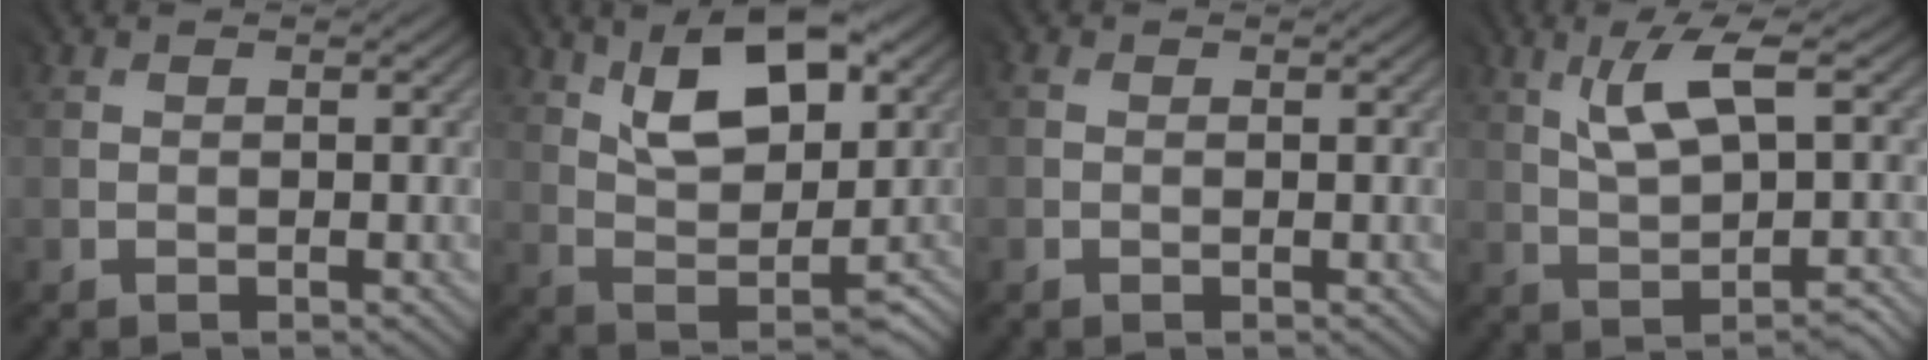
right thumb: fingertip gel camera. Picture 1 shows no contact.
{"total": 9.7, "force": [5.4, 4.4, 6.7], "torque": [-0.107, 0.009, 0.087]}
{"total": 0.7, "force": [0.1, 0.6, 0.5], "torque": [-0.011, -0.001, 0.002]}
{"total": 4.0, "force": [1.8, 0.6, 3.6], "torque": [-0.059, 0.010, 0.035]}